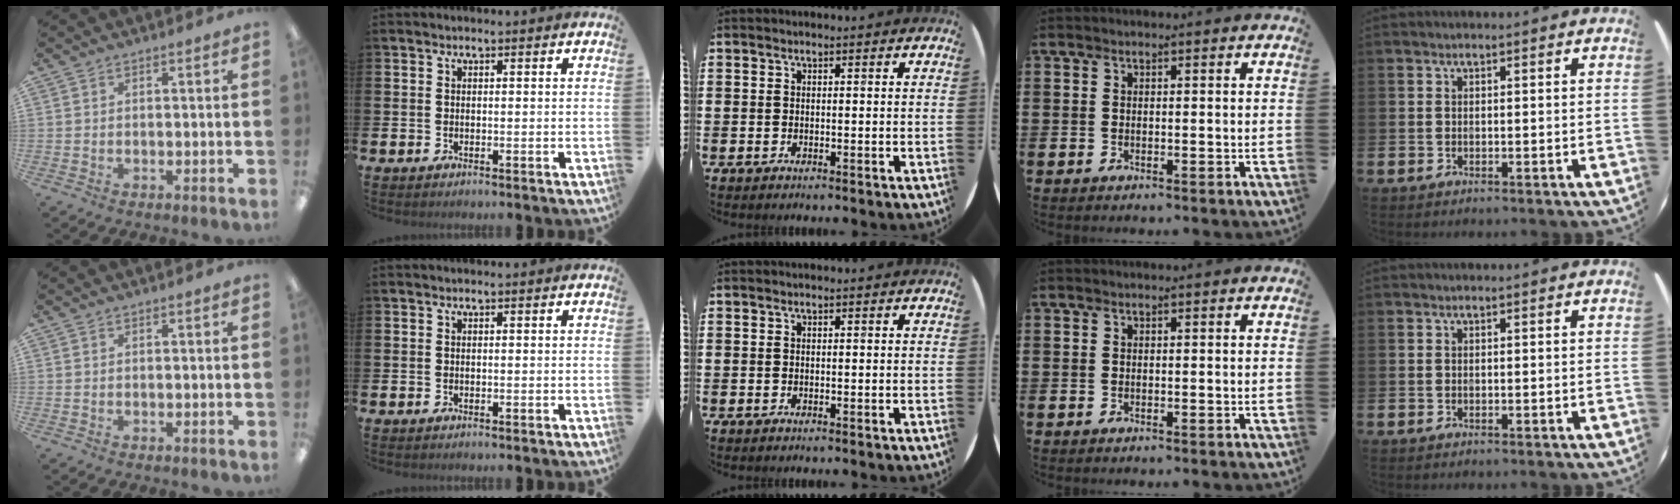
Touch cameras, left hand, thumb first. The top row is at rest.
{}